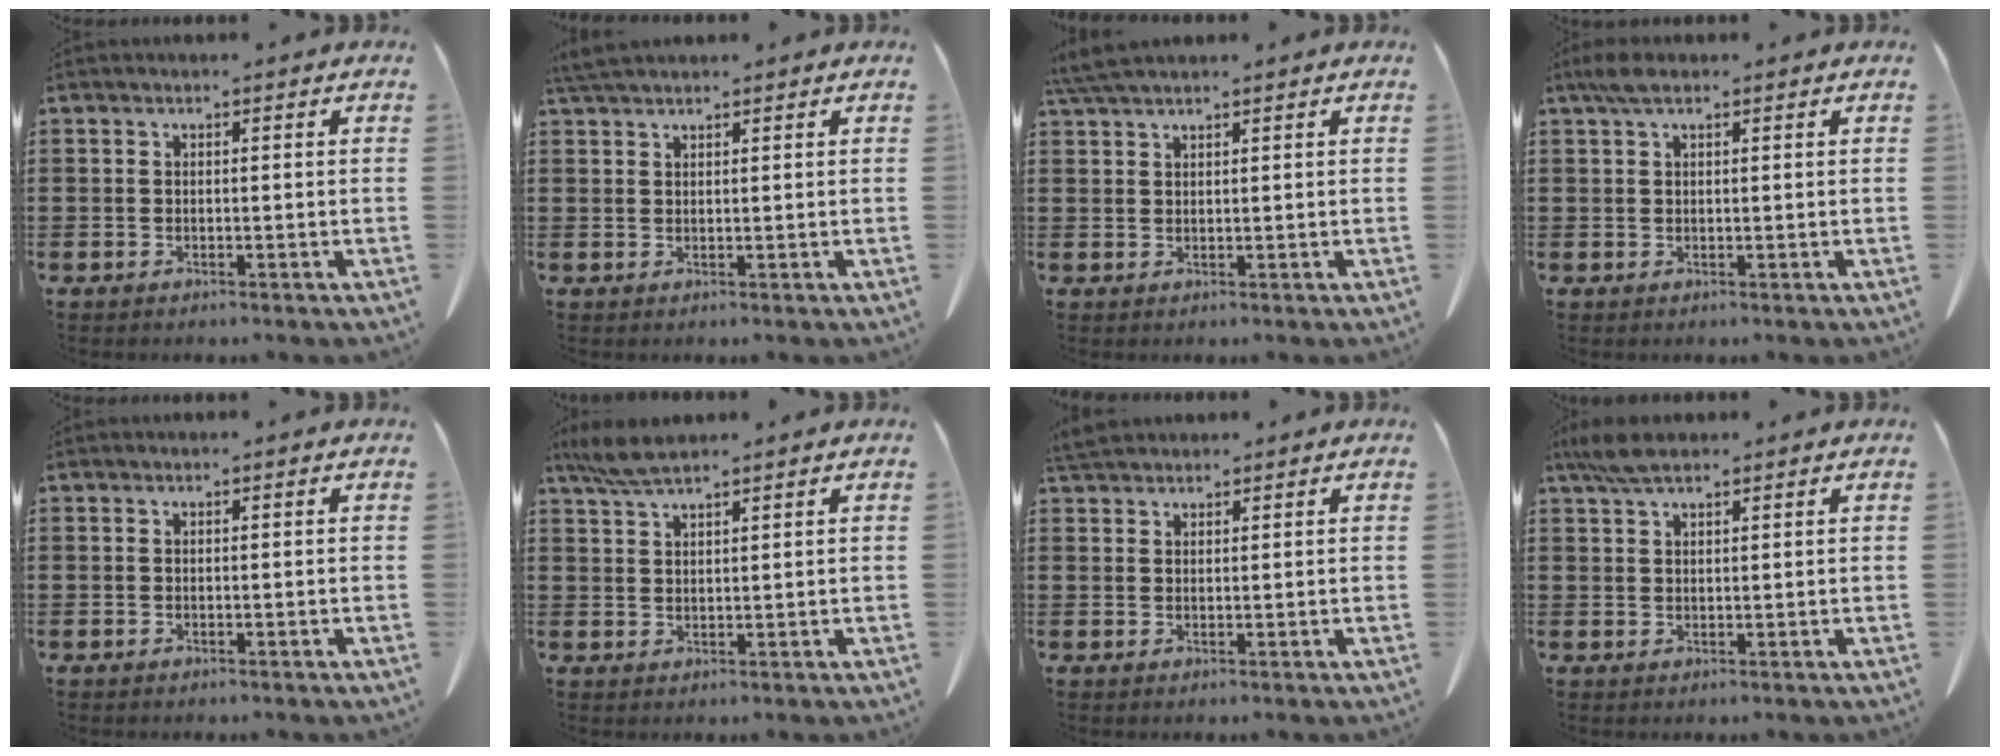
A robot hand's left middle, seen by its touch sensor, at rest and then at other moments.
{"total": 2.6, "force": [2.3, 0.5, 1.2], "torque": [-0.030, 0.000, 0.045]}
{"total": 3.4, "force": [2.8, 0.4, 1.9], "torque": [-0.051, -0.004, 0.053]}
{"total": 2.3, "force": [1.4, 0.9, 1.5], "torque": [-0.035, 0.004, 0.026]}
{"total": 0.0}
{"total": 4.5, "force": [3.6, 0.9, 2.7], "torque": [-0.062, -0.002, 0.068]}
{"total": 3.0, "force": [2.8, 0.7, 0.9], "torque": [-0.026, -0.001, 0.055]}
{"total": 4.2, "force": [3.0, 1.4, 2.6], "torque": [-0.059, 0.003, 0.058]}